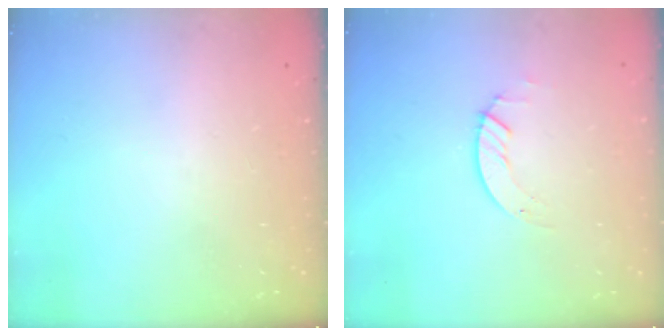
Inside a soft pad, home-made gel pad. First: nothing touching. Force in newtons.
{"total": 1.3, "press": 1.3, "slide": 0.2}